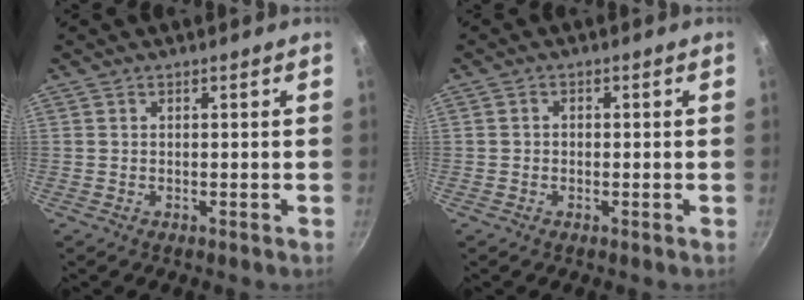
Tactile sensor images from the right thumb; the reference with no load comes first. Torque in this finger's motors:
{"motor_torque": [-0.05, -0.64, -0.50, 0.24, -0.03]}